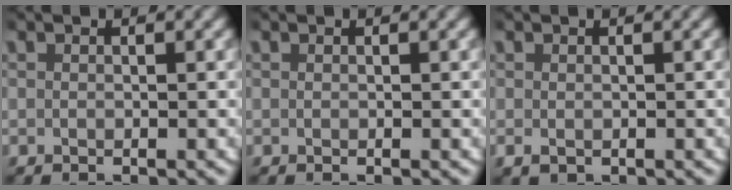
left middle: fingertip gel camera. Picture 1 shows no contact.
{"total": 0.0}
{"total": 1.2, "force": [-0.6, 0.8, 0.7], "torque": [-0.015, -0.006, -0.004]}